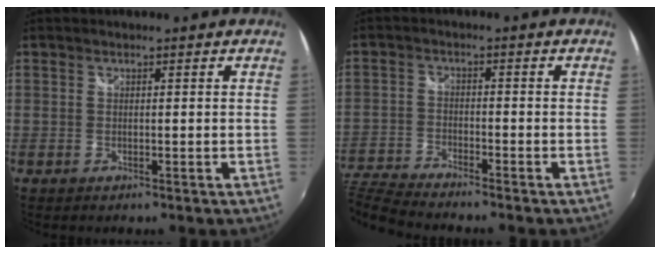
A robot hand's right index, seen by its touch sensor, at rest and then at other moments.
{"total": 9.8, "force": [-8.9, 1.2, 3.7], "torque": [-0.109, -0.024, -0.176]}